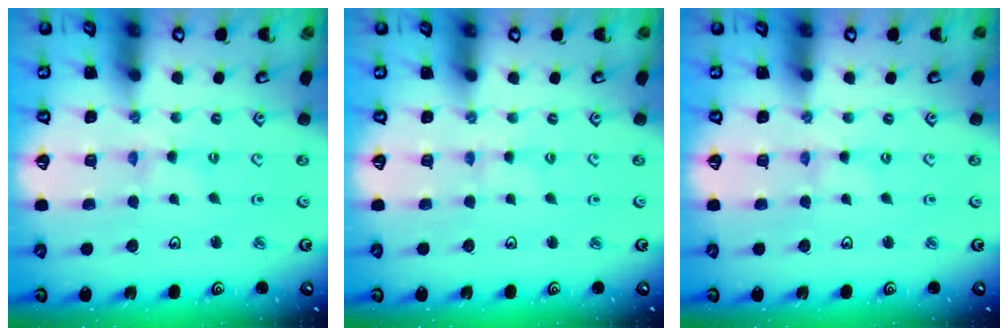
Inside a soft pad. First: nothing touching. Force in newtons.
{"total": 1.2, "press": 1.1, "slide": 0.2}
{"total": 1.3, "press": 1.2, "slide": 0.2}